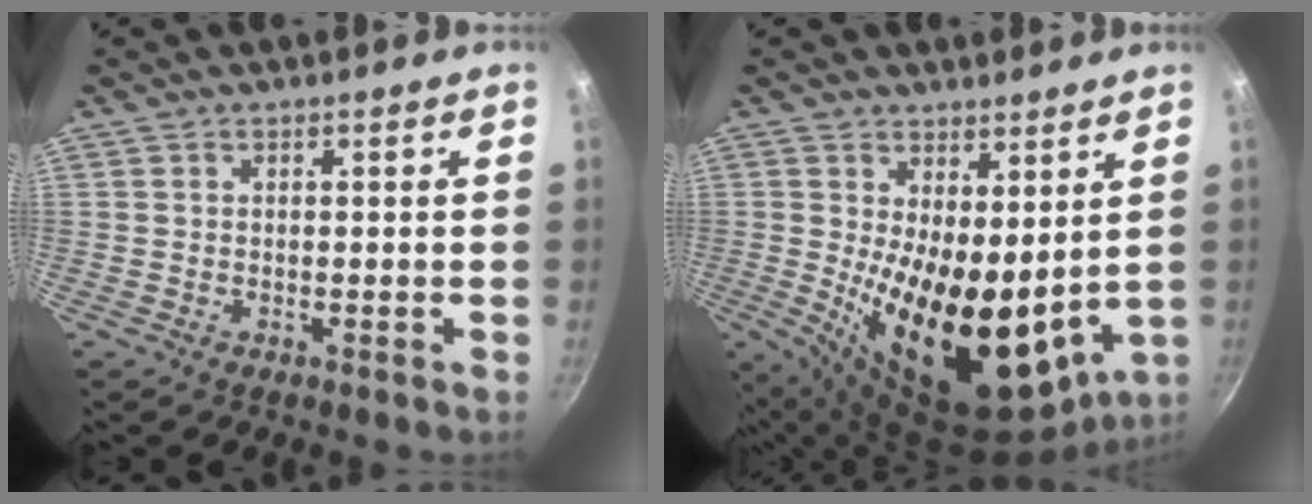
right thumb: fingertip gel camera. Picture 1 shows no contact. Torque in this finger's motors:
{"motor_torque": [2.27, 2.74, 2.63, -0.15, 0.79]}